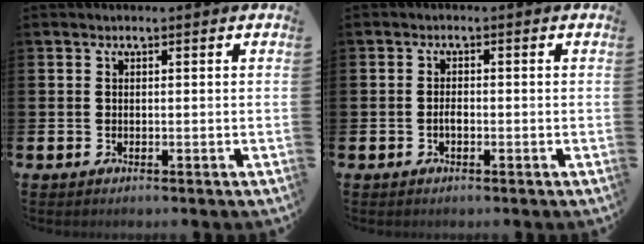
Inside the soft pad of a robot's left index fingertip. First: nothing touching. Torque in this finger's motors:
{"motor_torque": [0.25, 0.13, -0.02, 0.01]}